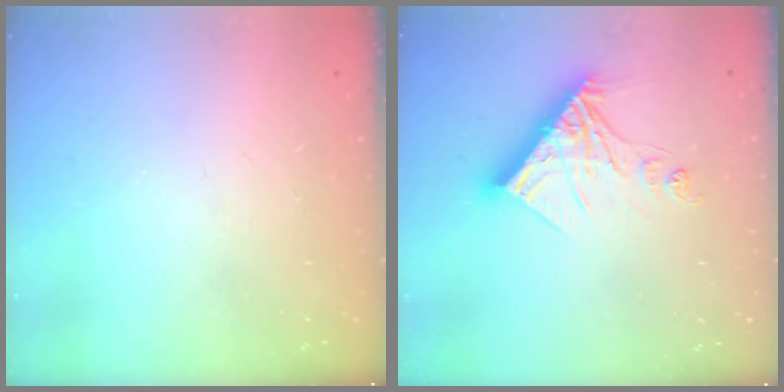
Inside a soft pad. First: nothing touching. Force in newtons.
{"total": 12.2, "press": 12.1, "slide": 0.9}